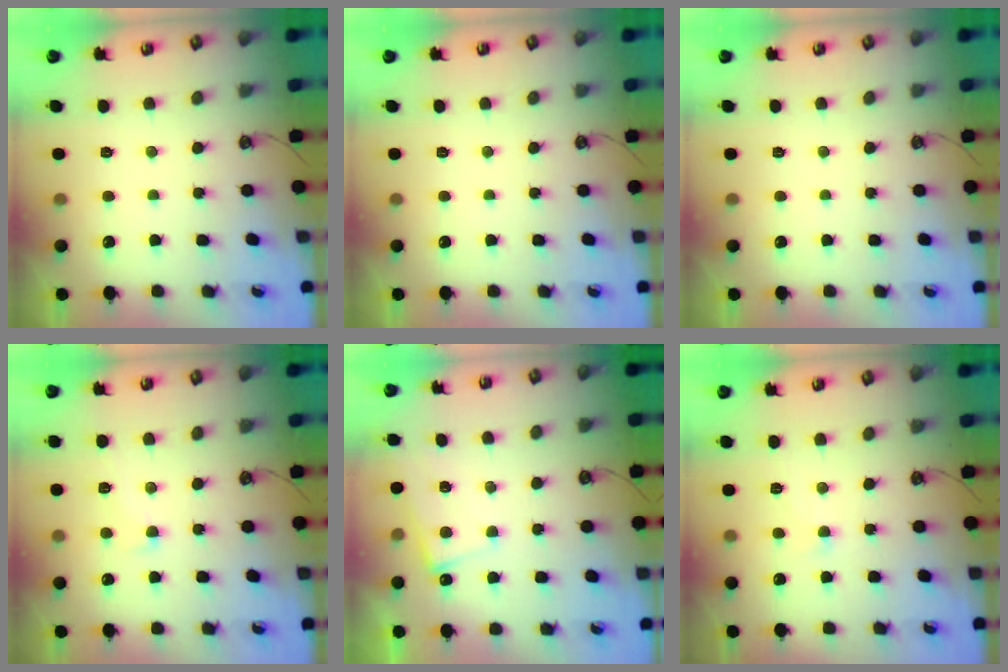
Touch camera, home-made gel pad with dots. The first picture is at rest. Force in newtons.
{"total": 0.0}
{"total": 0.0}
{"total": 0.9, "press": 0.4, "slide": 0.8}
{"total": 4.1, "press": 4.1, "slide": 0.5}
{"total": 2.8, "press": 2.8, "slide": 0.5}